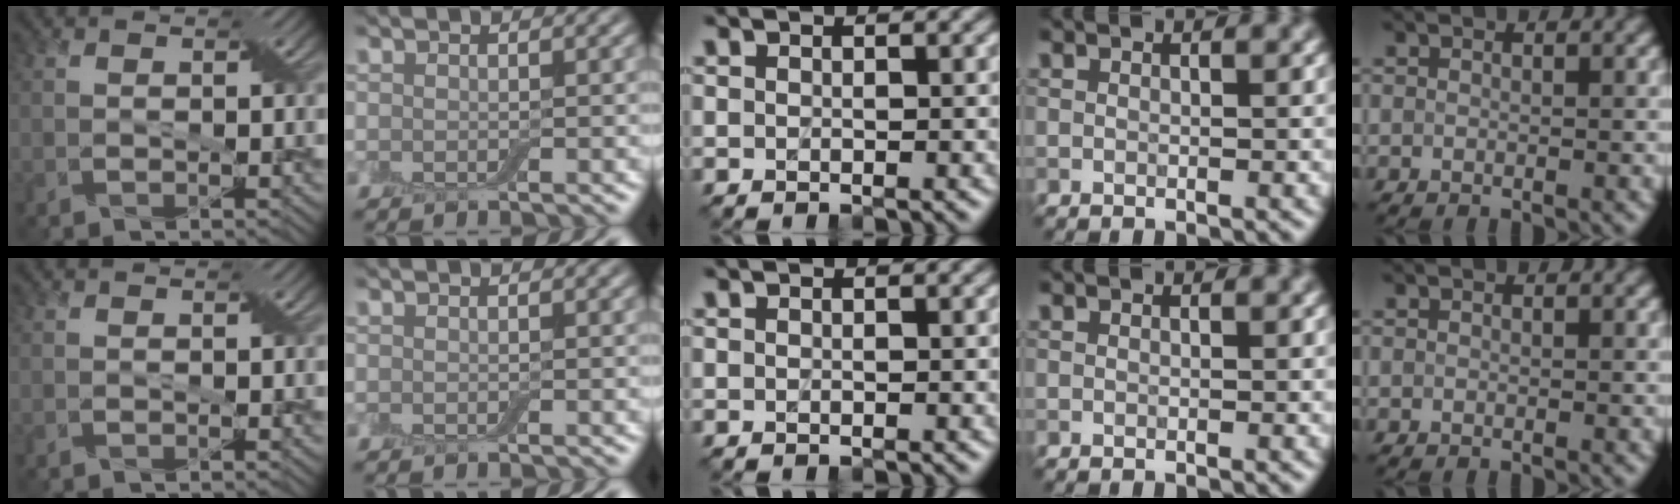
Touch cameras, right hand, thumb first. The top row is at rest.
{}